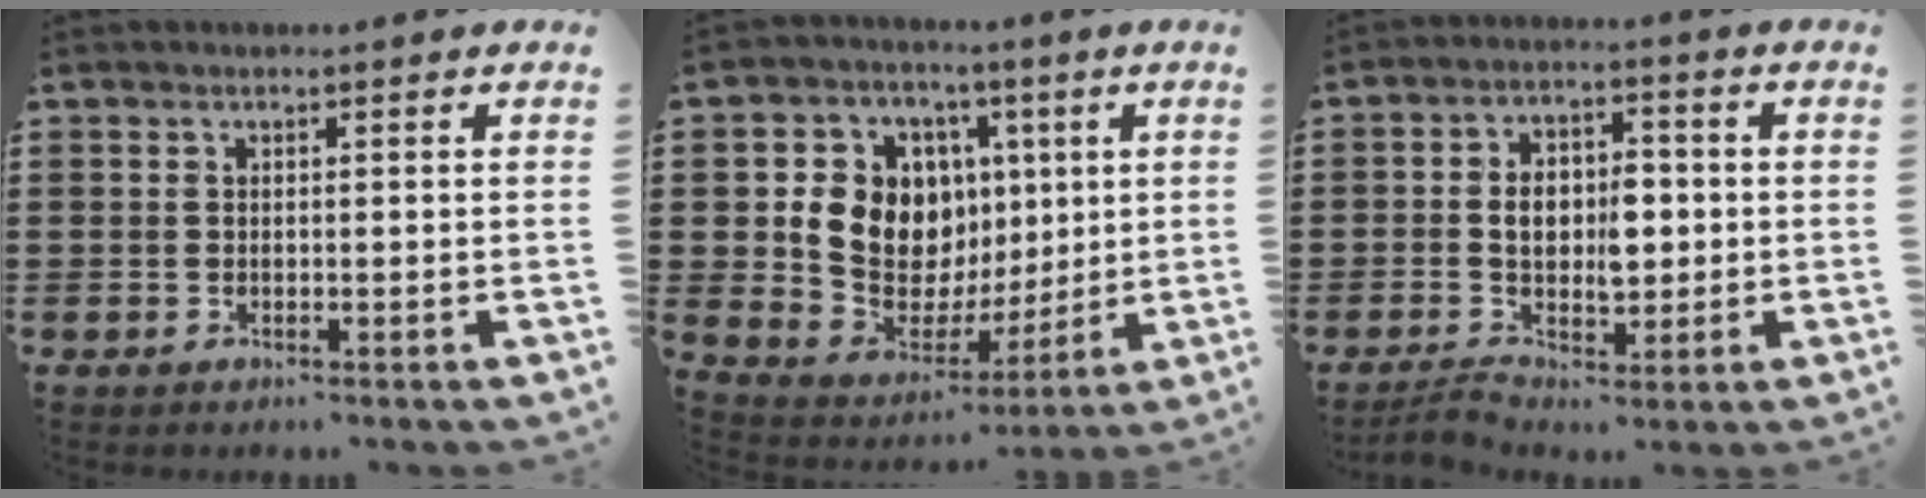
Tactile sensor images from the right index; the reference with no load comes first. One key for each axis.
{"total": 10.8, "fx": 2.0, "fy": 9.8, "fz": 4.3, "tx": -0.104, "ty": -0.006, "tz": 0.045}
{"total": 8.3, "fx": -0.3, "fy": 5.3, "fz": 6.3, "tx": -0.111, "ty": 0.010, "tz": -0.008}